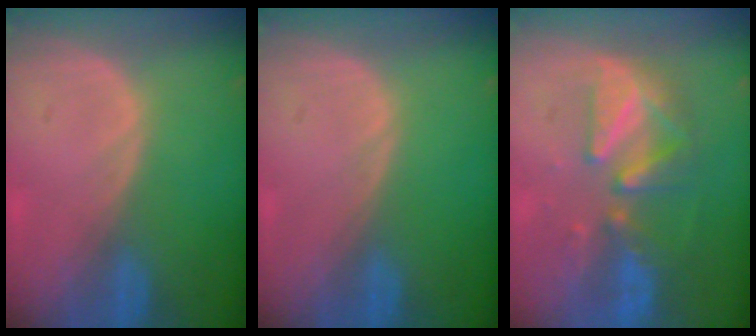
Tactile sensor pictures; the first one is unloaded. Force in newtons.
{"total": 0.0}
{"total": 8.3, "press": 8.1, "slide": 1.9}